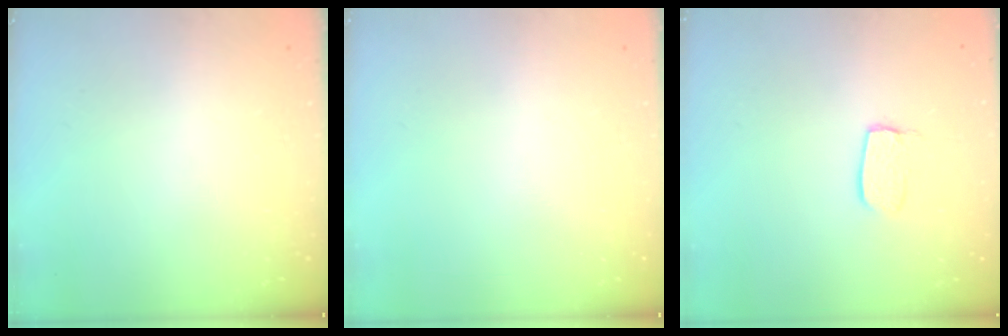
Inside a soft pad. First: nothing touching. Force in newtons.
{"total": 0.0}
{"total": 7.0, "press": 7.0, "slide": 0.5}